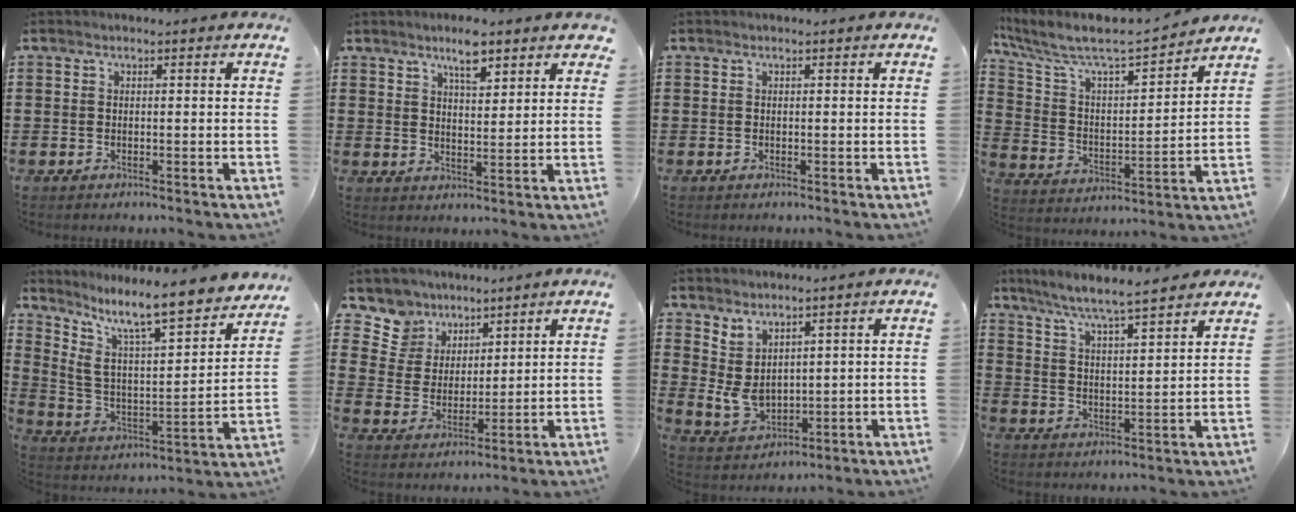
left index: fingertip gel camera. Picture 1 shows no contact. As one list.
[{"total": 5.7, "force": [4.4, 1.4, 3.3], "torque": [-0.049, -0.008, 0.072]}, {"total": 0.0}, {"total": 7.3, "force": [6.3, 1.2, 3.5], "torque": [-0.098, -0.047, 0.100]}, {"total": 10.3, "force": [8.3, 1.5, 5.9], "torque": [-0.143, -0.067, 0.134]}, {"total": 7.9, "force": [5.9, 5.1, 0.9], "torque": [-0.065, -0.025, 0.114]}, {"total": 4.6, "force": [1.9, 3.5, 2.4], "torque": [-0.069, -0.006, 0.038]}, {"total": 6.2, "force": [5.7, -0.2, 2.5], "torque": [-0.073, -0.034, 0.096]}]